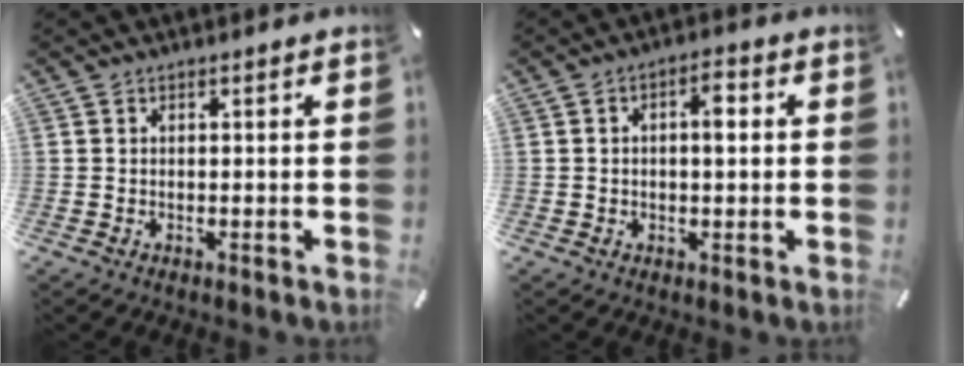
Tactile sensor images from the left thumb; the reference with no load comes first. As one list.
[{"total": 4.6, "force": [0.6, 2.4, 3.9], "torque": [-0.056, 0.001, 0.003]}]